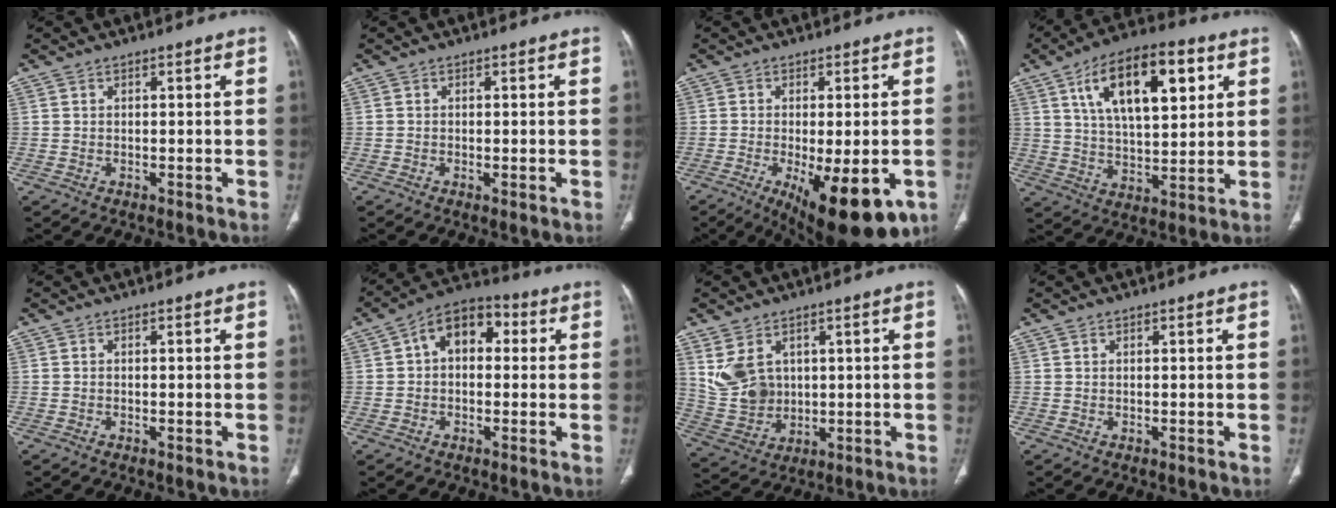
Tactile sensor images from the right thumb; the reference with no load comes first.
{"total": 1.1, "force": [-0.3, 0.3, 1.1], "torque": [-0.021, -0.005, -0.004]}
{"total": 16.7, "force": [-7.2, 6.1, 13.7], "torque": [-0.159, -0.010, -0.090]}
{"total": 18.6, "force": [7.4, 8.4, 14.9], "torque": [-0.217, -0.012, 0.124]}
{"total": 0.6, "force": [-0.2, 0.2, 0.5], "torque": [-0.010, -0.001, -0.002]}
{"total": 9.8, "force": [1.6, 6.6, 7.1], "torque": [-0.086, 0.031, 0.014]}
{"total": 9.1, "force": [3.2, 6.8, 5.2], "torque": [-0.097, -0.010, 0.086]}
{"total": 0.0}